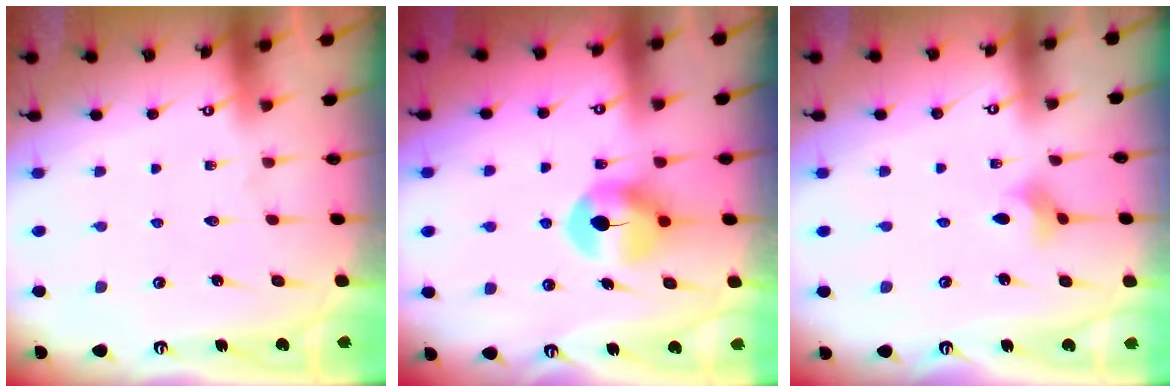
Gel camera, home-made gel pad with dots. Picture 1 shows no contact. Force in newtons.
{"total": 8.4, "press": 8.3, "slide": 1.2}
{"total": 2.6, "press": 2.5, "slide": 0.6}